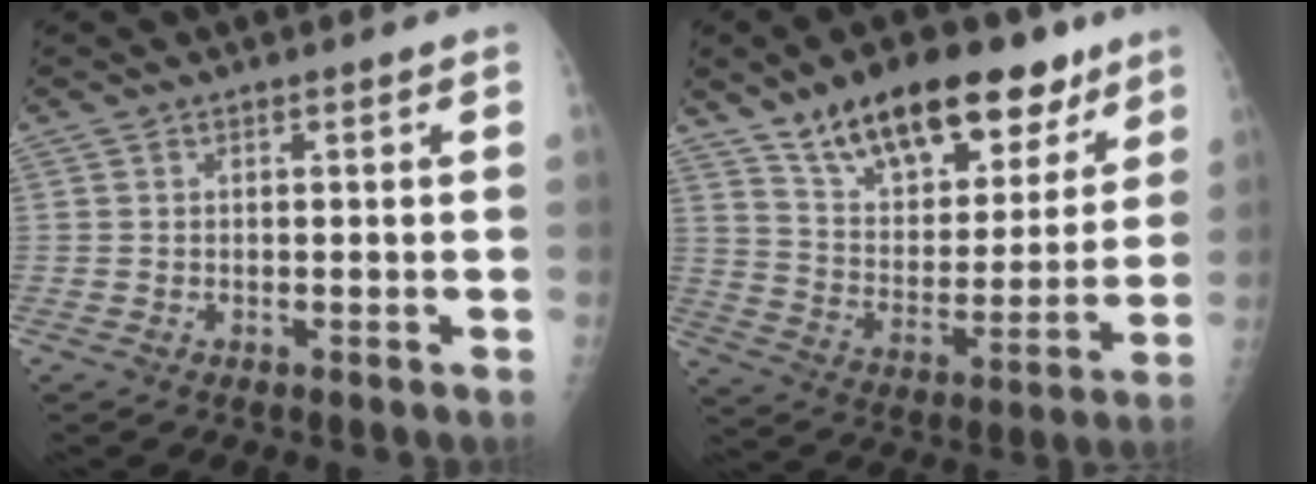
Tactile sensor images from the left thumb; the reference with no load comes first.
{"total": 23.5, "force": [15.3, 11.2, 13.8], "torque": [-0.173, -0.047, 0.250]}